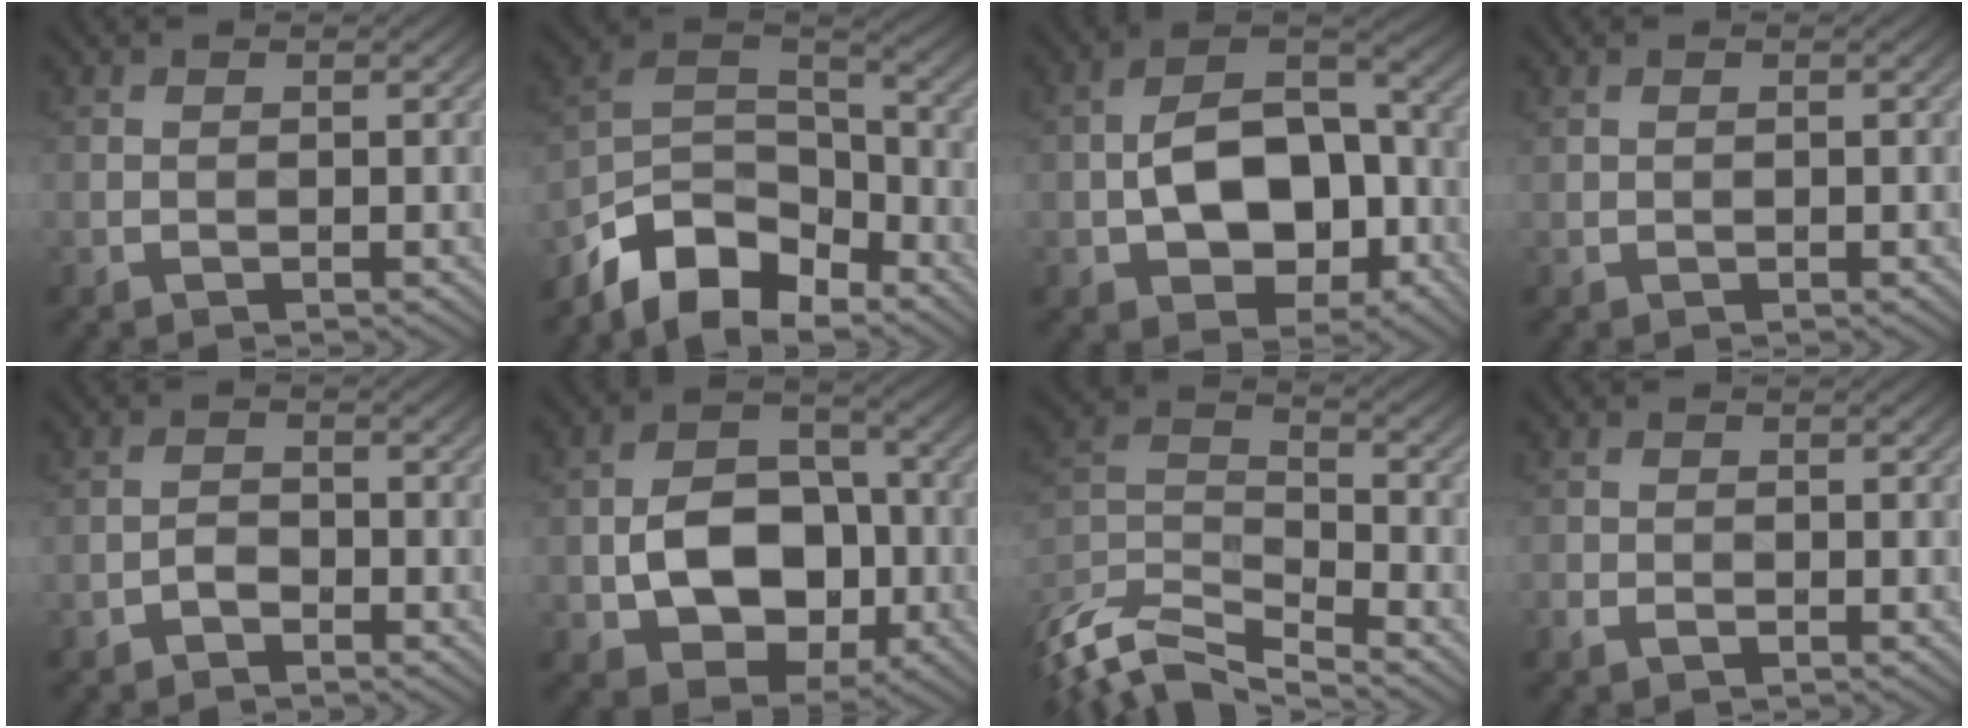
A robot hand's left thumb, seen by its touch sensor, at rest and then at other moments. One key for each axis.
{"total": 10.1, "fx": -7.4, "fy": 4.7, "fz": 5.0, "tx": -0.092, "ty": -0.001, "tz": -0.157}
{"total": 12.0, "fx": -2.8, "fy": 7.6, "fz": 8.8, "tx": -0.143, "ty": 0.002, "tz": -0.049}
{"total": 0.0}
{"total": 1.7, "fx": -1.3, "fy": 0.8, "fz": 0.8, "tx": -0.012, "ty": 0.005, "tz": -0.029}
{"total": 10.6, "fx": -2.1, "fy": 7.5, "fz": 7.1, "tx": -0.130, "ty": -0.004, "tz": -0.038}
{"total": 10.6, "fx": -8.1, "fy": 3.0, "fz": 6.1, "tx": -0.139, "ty": -0.013, "tz": -0.164}
{"total": 1.4, "fx": -0.8, "fy": 0.9, "fz": 0.7, "tx": -0.017, "ty": -0.003, "tz": -0.018}